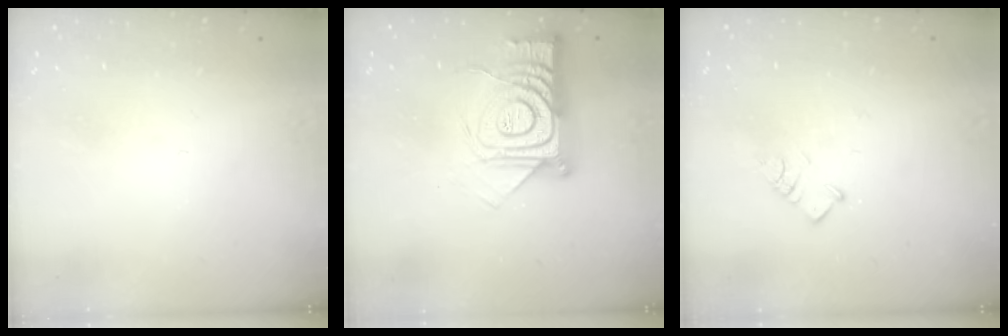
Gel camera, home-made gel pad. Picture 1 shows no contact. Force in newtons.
{"total": 15.6, "press": 15.5, "slide": 1.2}
{"total": 2.9, "press": 2.9, "slide": 0.2}